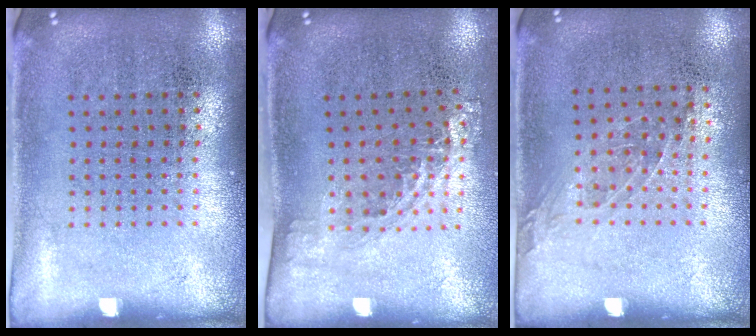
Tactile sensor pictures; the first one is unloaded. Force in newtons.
{"total": 1.3, "press": 1.0, "slide": 0.9}
{"total": 1.0, "press": 0.7, "slide": 0.6}